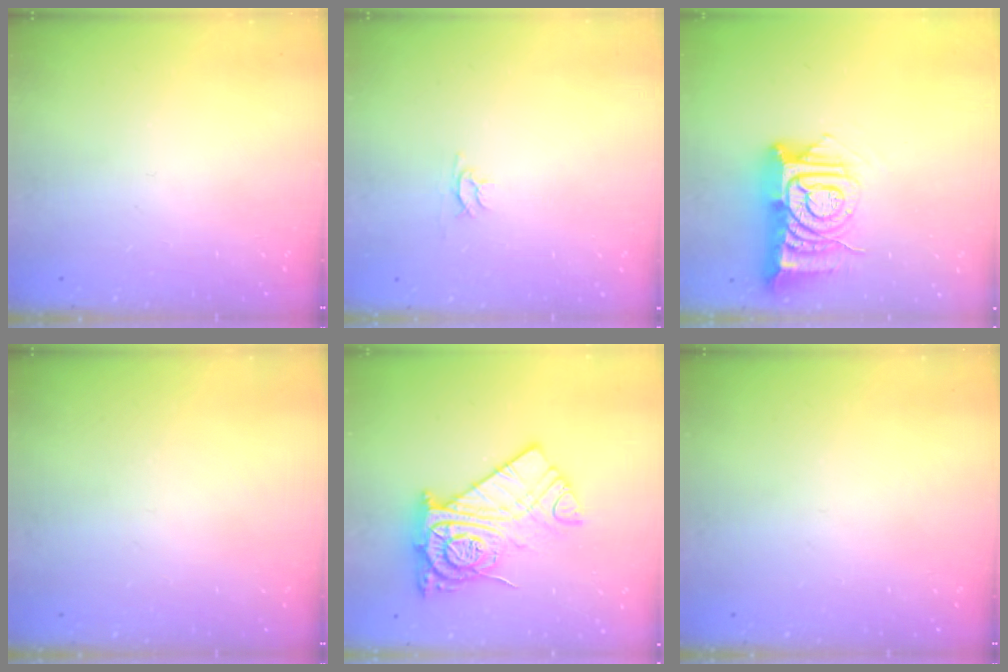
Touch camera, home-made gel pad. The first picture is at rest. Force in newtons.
{"total": 2.4, "press": 2.4, "slide": 0.3}
{"total": 13.0, "press": 13.0, "slide": 1.1}
{"total": 0.0}
{"total": 16.3, "press": 16.3, "slide": 1.3}
{"total": 0.0}